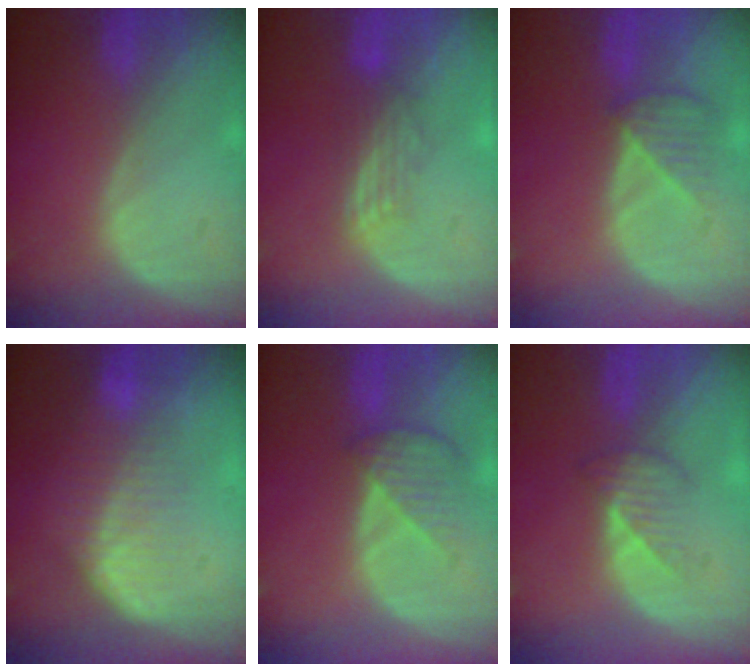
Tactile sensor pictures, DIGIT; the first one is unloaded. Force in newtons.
{"total": 2.8, "press": 2.7, "slide": 0.6}
{"total": 3.6, "press": 3.5, "slide": 1.0}
{"total": 6.5, "press": 6.0, "slide": 2.4}
{"total": 4.5, "press": 4.1, "slide": 1.7}
{"total": 3.5, "press": 3.2, "slide": 1.4}